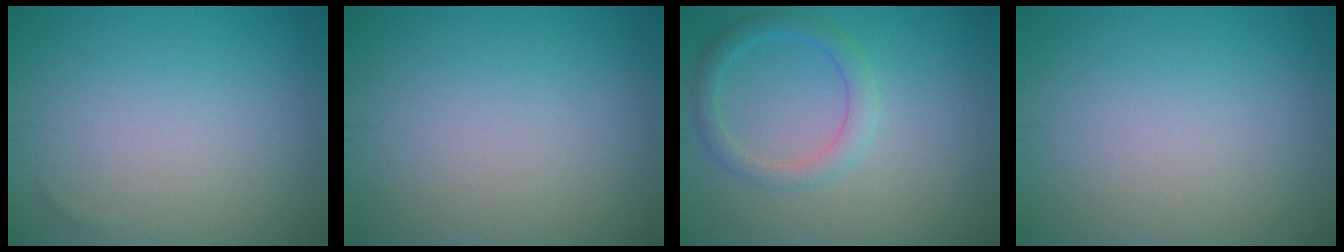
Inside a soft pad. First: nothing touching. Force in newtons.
{"total": 0.0}
{"total": 2.4, "press": 2.4, "slide": 0.1}
{"total": 0.0}